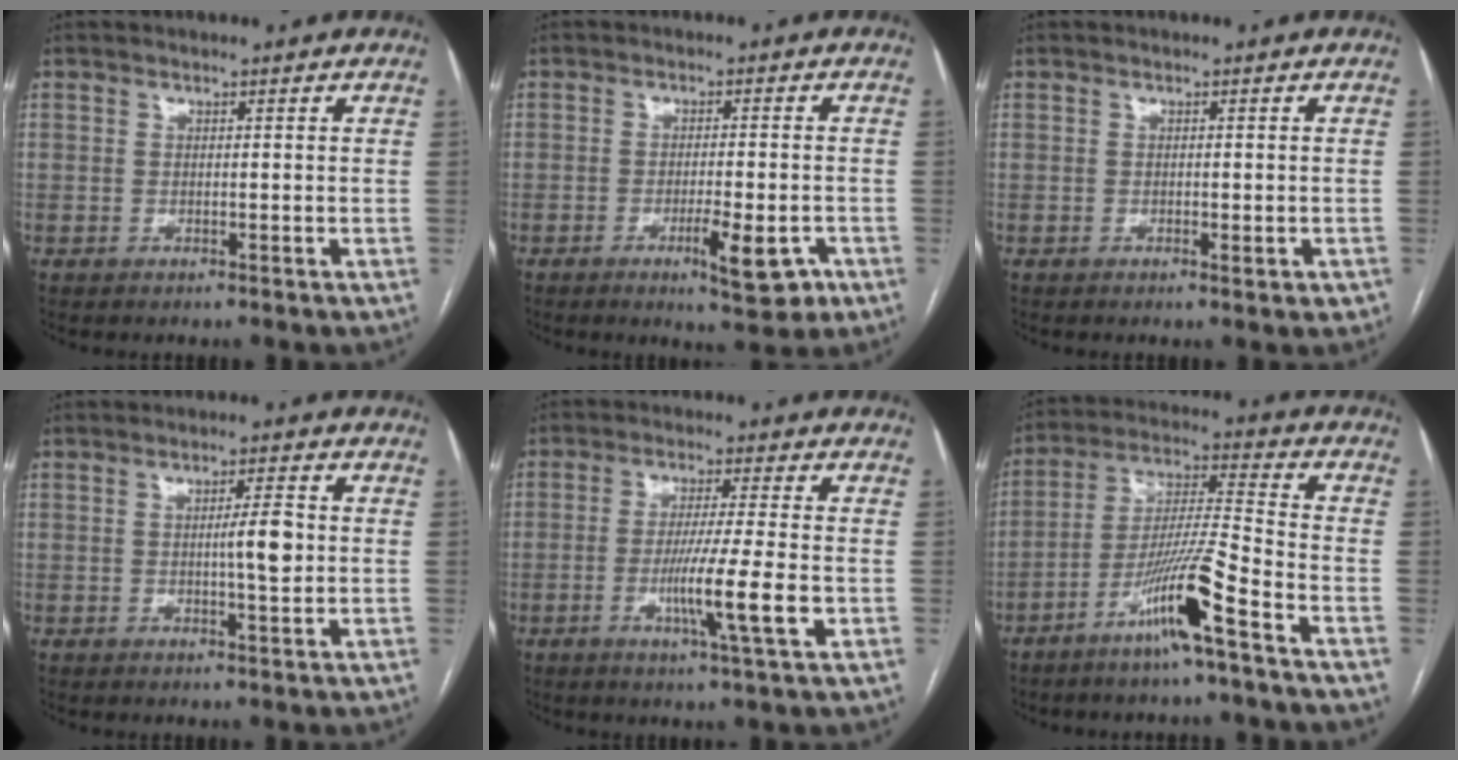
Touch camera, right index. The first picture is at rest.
{"total": 6.9, "force": [-3.2, 1.4, 5.9], "torque": [-0.086, -0.006, -0.040]}
{"total": 1.6, "force": [-0.7, 0.6, 1.3], "torque": [-0.018, -0.001, -0.005]}
{"total": 4.4, "force": [0.0, 0.6, 4.4], "torque": [-0.067, 0.002, 0.000]}
{"total": 9.1, "force": [-2.4, -0.9, 8.7], "torque": [-0.153, -0.020, -0.044]}
{"total": 12.2, "force": [-6.9, -0.8, 10.1], "torque": [-0.193, -0.012, -0.132]}